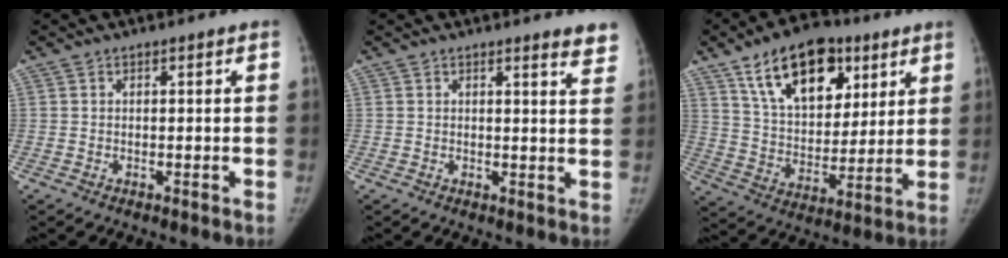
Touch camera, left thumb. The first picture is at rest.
{"total": 4.4, "force": [4.0, 0.6, 1.7], "torque": [-0.006, -0.024, 0.028]}
{"total": 20.2, "force": [10.8, 11.8, 12.3], "torque": [-0.153, -0.031, 0.184]}